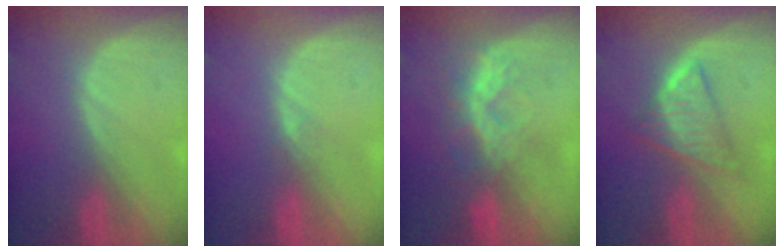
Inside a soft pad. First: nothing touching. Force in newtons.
{"total": 0.7, "press": 0.7, "slide": 0.1}
{"total": 6.6, "press": 6.0, "slide": 2.7}
{"total": 5.9, "press": 5.6, "slide": 2.0}